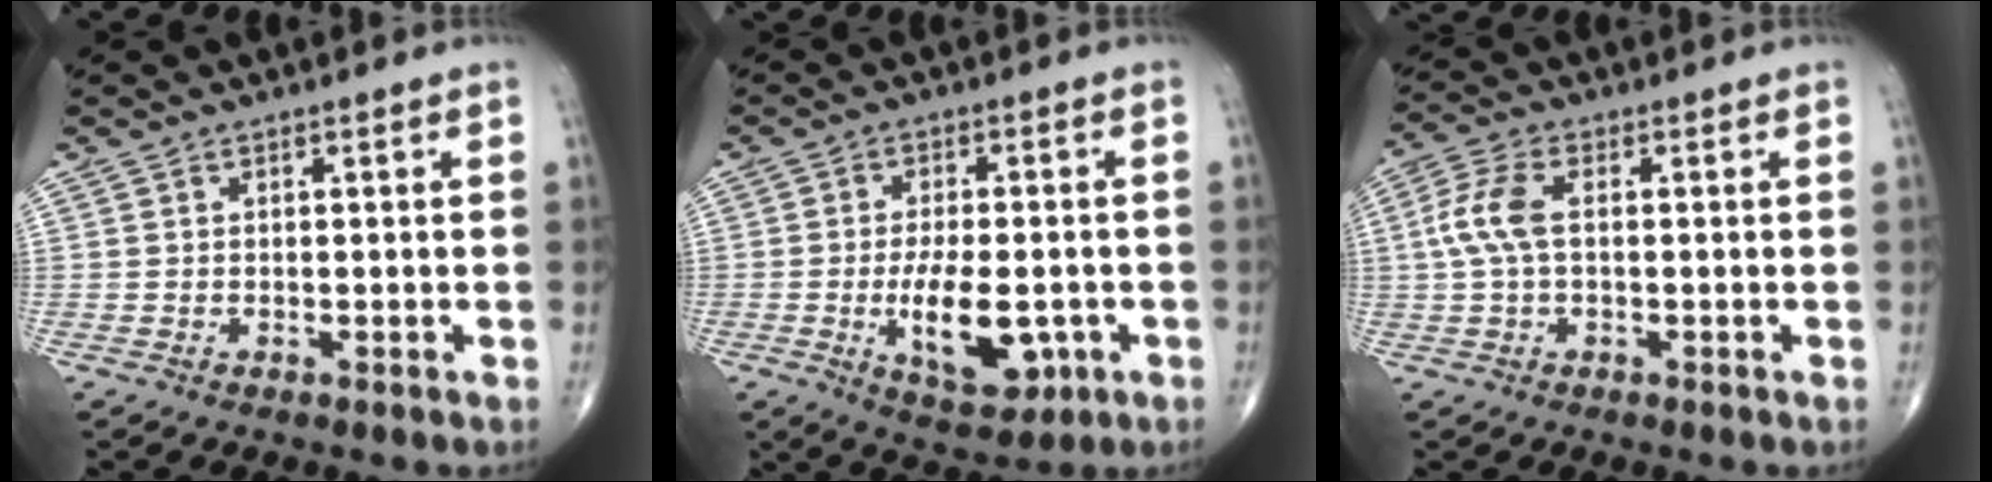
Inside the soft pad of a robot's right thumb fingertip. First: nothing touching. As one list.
[{"total": 11.4, "force": [-2.9, 5.4, 9.7], "torque": [-0.144, -0.002, -0.035]}, {"total": 6.6, "force": [0.5, 3.3, 5.8], "torque": [-0.145, 0.020, 0.006]}]